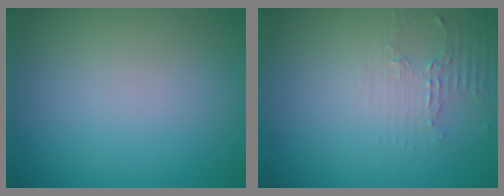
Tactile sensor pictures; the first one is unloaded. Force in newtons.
{"total": 2.0, "press": 1.5, "slide": 1.4}